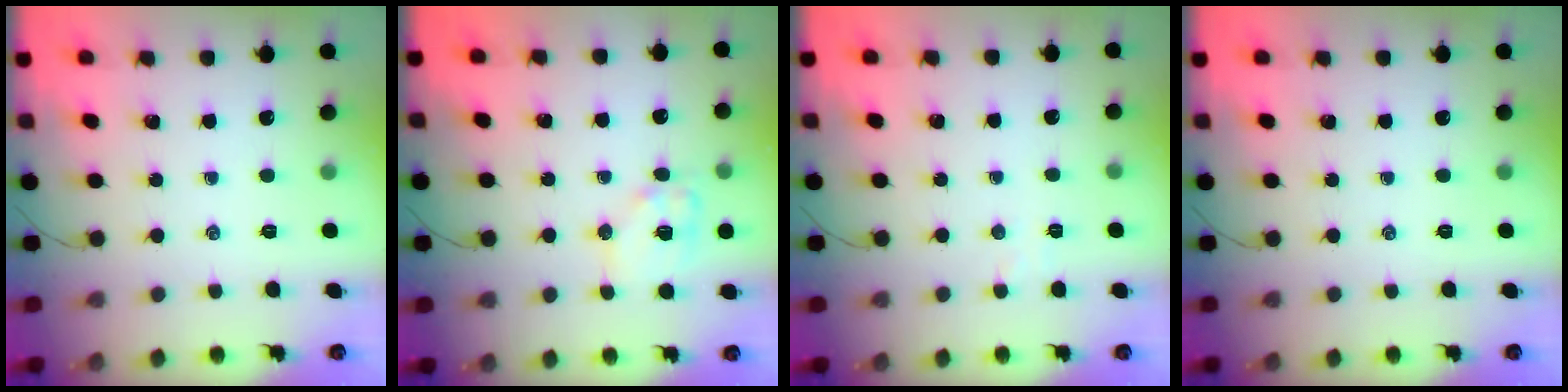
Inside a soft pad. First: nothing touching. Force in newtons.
{"total": 9.6, "press": 9.5, "slide": 0.6}
{"total": 2.5, "press": 2.4, "slide": 0.7}
{"total": 0.0}